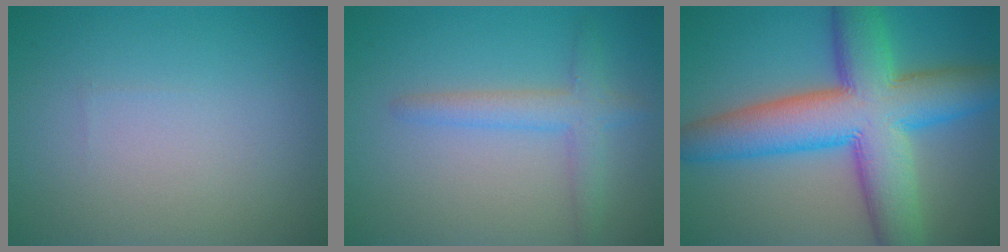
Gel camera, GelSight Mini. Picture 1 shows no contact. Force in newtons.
{"total": 2.8, "press": 2.8, "slide": 0.2}
{"total": 12.3, "press": 12.3, "slide": 0.5}